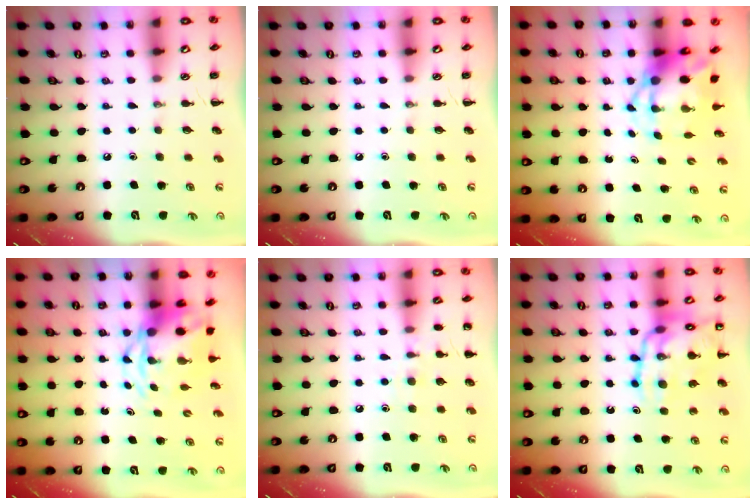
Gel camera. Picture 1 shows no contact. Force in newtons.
{"total": 0.0}
{"total": 4.7, "press": 4.5, "slide": 1.4}
{"total": 5.5, "press": 5.3, "slide": 1.3}
{"total": 7.2, "press": 7.0, "slide": 1.7}
{"total": 17.5, "press": 17.3, "slide": 2.6}